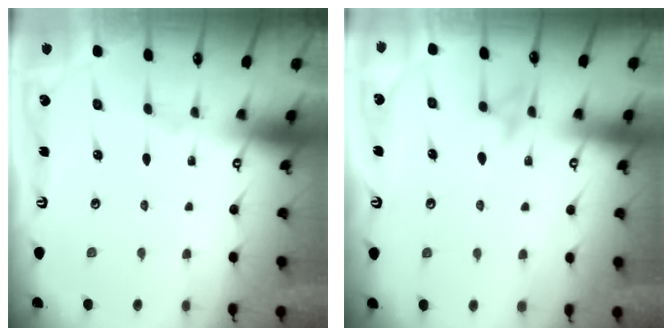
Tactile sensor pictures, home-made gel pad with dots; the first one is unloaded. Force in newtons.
{"total": 8.9, "press": 8.9, "slide": 0.8}